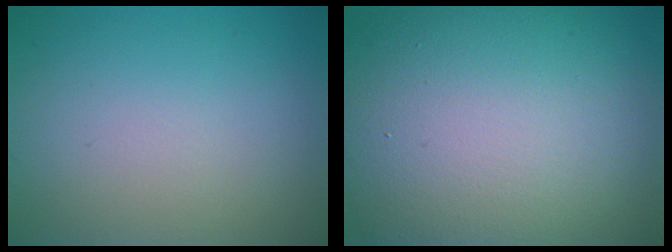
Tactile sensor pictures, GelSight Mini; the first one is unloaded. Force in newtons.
{"total": 17.9, "press": 17.8, "slide": 1.2}